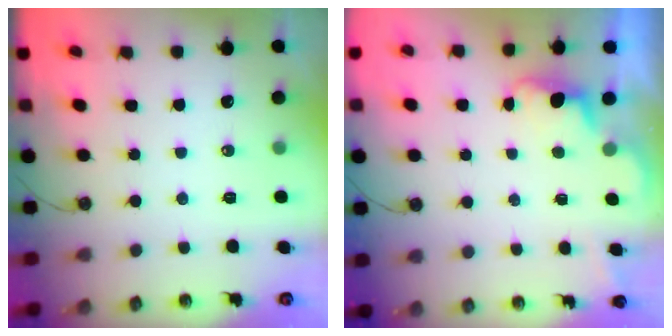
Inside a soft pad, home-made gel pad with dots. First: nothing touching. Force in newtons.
{"total": 1.0, "press": 0.7, "slide": 0.8}